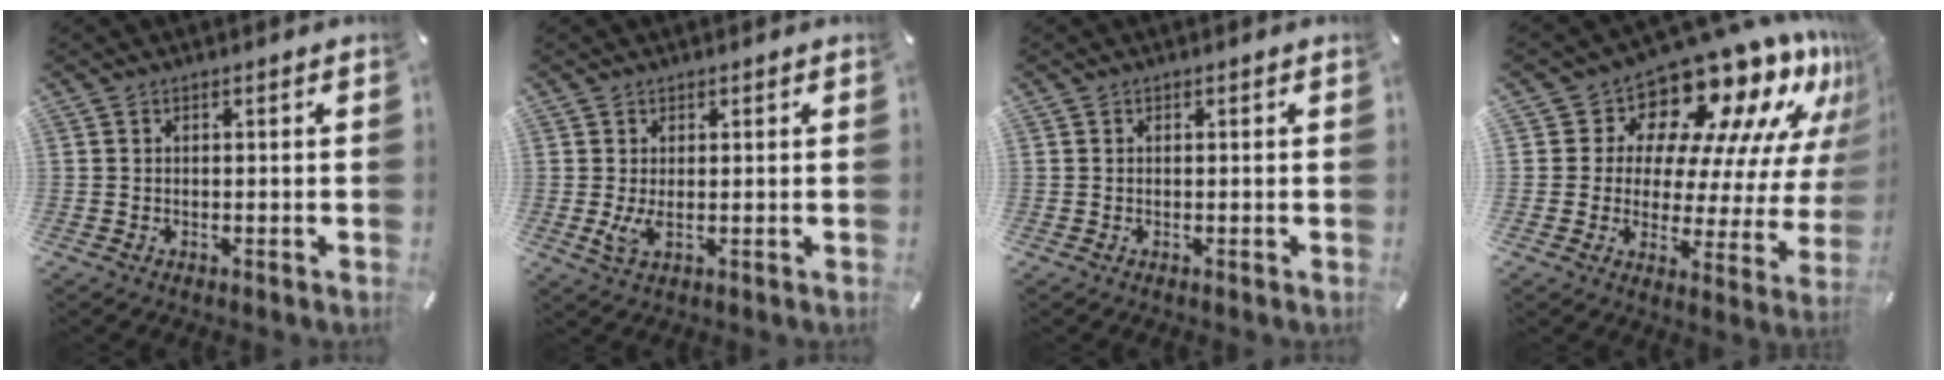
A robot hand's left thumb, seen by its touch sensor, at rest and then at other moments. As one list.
[{"total": 3.9, "force": [0.3, 2.0, 3.4], "torque": [-0.067, -0.006, 0.003]}, {"total": 0.0}, {"total": 14.6, "force": [12.1, 6.4, 5.3], "torque": [-0.061, -0.138, 0.193]}]